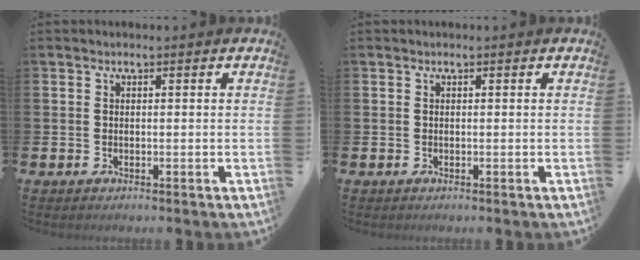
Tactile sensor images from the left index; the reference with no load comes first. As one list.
[{"total": 0.0}]